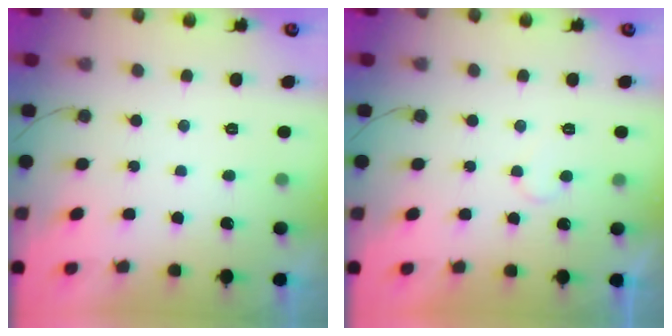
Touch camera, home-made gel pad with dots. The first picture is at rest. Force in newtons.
{"total": 4.1, "press": 4.1, "slide": 0.2}